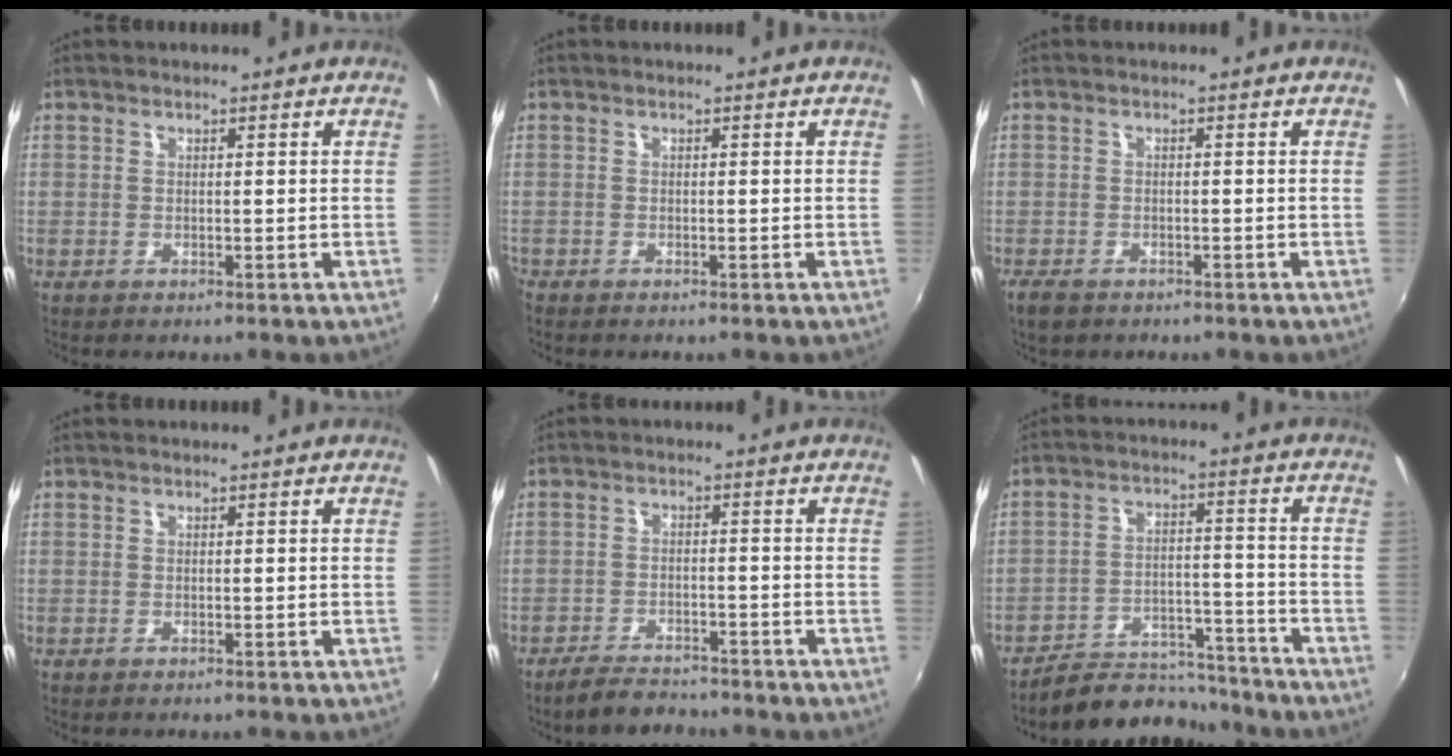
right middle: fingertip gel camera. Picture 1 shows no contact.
{"total": 0.5, "force": [-0.5, 0.1, 0.1], "torque": [-0.002, -0.004, -0.013]}
{"total": 3.3, "force": [-2.5, 1.5, 1.5], "torque": [-0.040, -0.010, -0.045]}
{"total": 0.0}
{"total": 5.9, "force": [-5.4, 1.6, 1.8], "torque": [-0.056, -0.001, -0.088]}
{"total": 12.5, "force": [-11.6, 3.7, 2.6], "torque": [-0.063, 0.021, -0.170]}